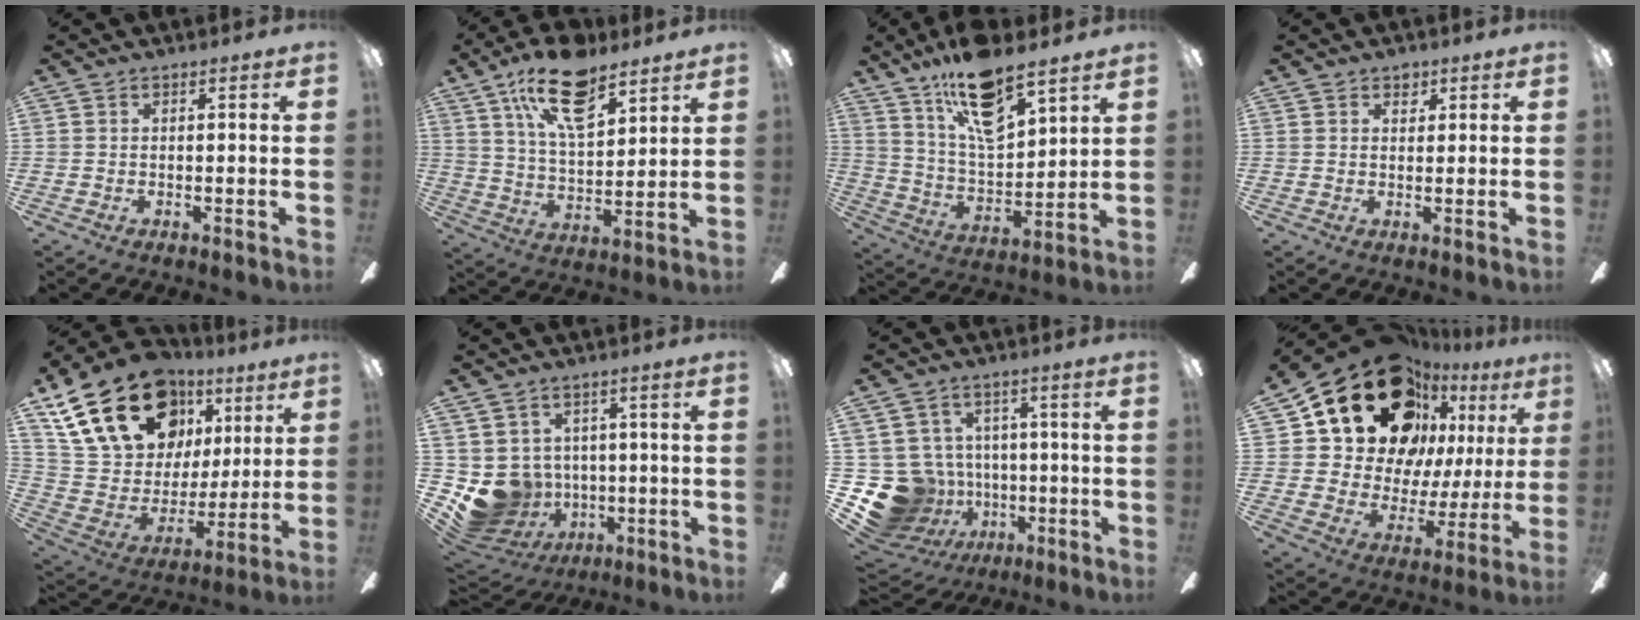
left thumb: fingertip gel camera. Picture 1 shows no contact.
{"total": 17.6, "force": [11.1, 7.8, 11.1], "torque": [-0.195, -0.039, 0.193]}
{"total": 17.6, "force": [12.4, 6.6, 10.5], "torque": [-0.194, -0.062, 0.216]}
{"total": 2.4, "force": [1.5, 1.6, 0.8], "torque": [0.006, -0.005, 0.022]}
{"total": 25.9, "force": [14.1, 16.3, 14.3], "torque": [-0.265, -0.058, 0.271]}
{"total": 9.4, "force": [-1.7, 8.9, 2.7], "torque": [-0.094, -0.001, -0.020]}
{"total": 16.0, "force": [-3.5, 14.5, 5.6], "torque": [-0.144, 0.012, -0.034]}
{"total": 23.1, "force": [14.9, 14.0, 10.9], "torque": [-0.186, -0.089, 0.285]}